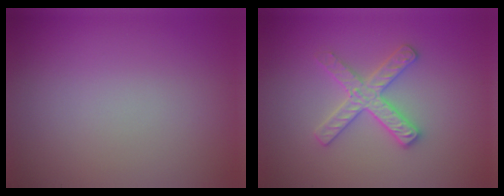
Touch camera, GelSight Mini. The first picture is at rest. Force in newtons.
{"total": 2.9, "press": 2.9, "slide": 0.5}